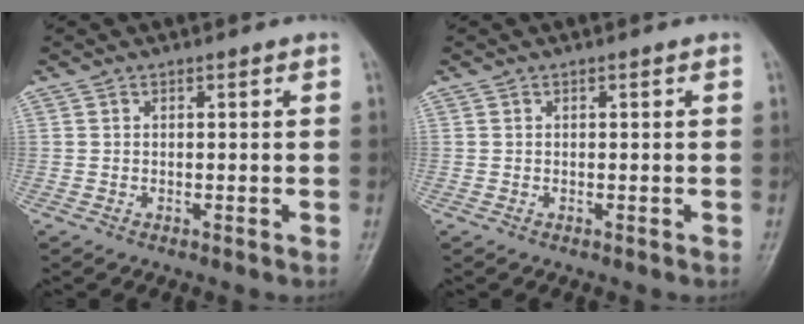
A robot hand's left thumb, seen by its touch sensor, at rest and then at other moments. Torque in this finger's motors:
{"motor_torque": [0.00, 0.00, -0.01, -0.01, 0.00]}